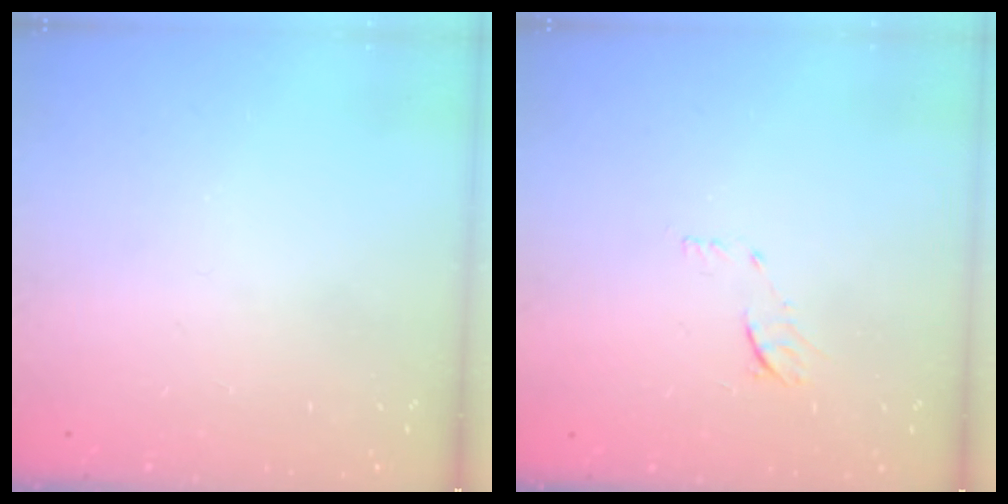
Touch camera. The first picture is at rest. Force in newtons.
{"total": 6.2, "press": 6.1, "slide": 0.7}